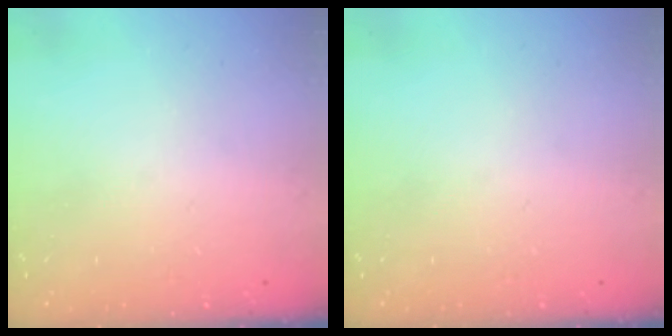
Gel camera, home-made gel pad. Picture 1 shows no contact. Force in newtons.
{"total": 0.0}